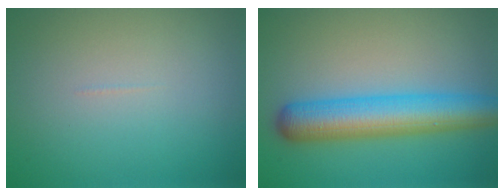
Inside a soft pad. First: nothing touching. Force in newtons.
{"total": 6.8, "press": 6.8, "slide": 0.1}